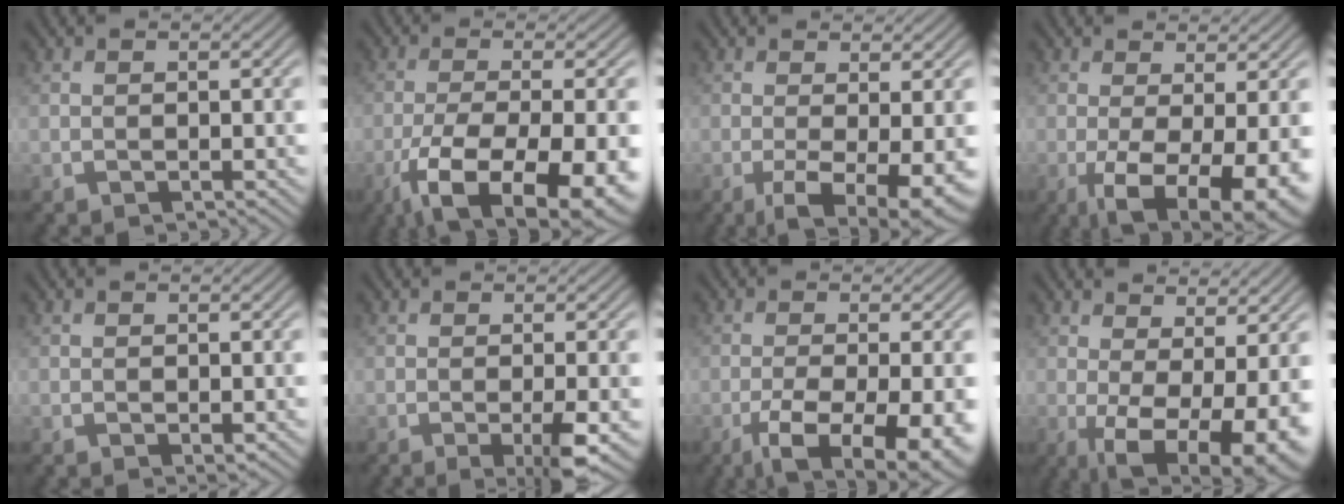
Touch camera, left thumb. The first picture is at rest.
{"total": 14.5, "force": [-7.4, 5.0, 11.5], "torque": [-0.220, -0.034, -0.112]}
{"total": 6.6, "force": [-2.2, 1.6, 6.0], "torque": [-0.101, -0.005, -0.033]}
{"total": 9.8, "force": [-2.8, 3.2, 8.8], "torque": [-0.153, -0.014, -0.035]}
{"total": 0.6, "force": [0.0, 0.3, 0.5], "torque": [-0.006, -0.004, -0.001]}
{"total": 4.1, "force": [-1.1, 0.5, 3.9], "torque": [-0.068, -0.002, -0.021]}
{"total": 11.2, "force": [-5.3, 3.6, 9.2], "torque": [-0.161, -0.022, -0.073]}
{"total": 11.6, "force": [-1.5, 4.7, 10.5], "torque": [-0.163, -0.004, -0.014]}